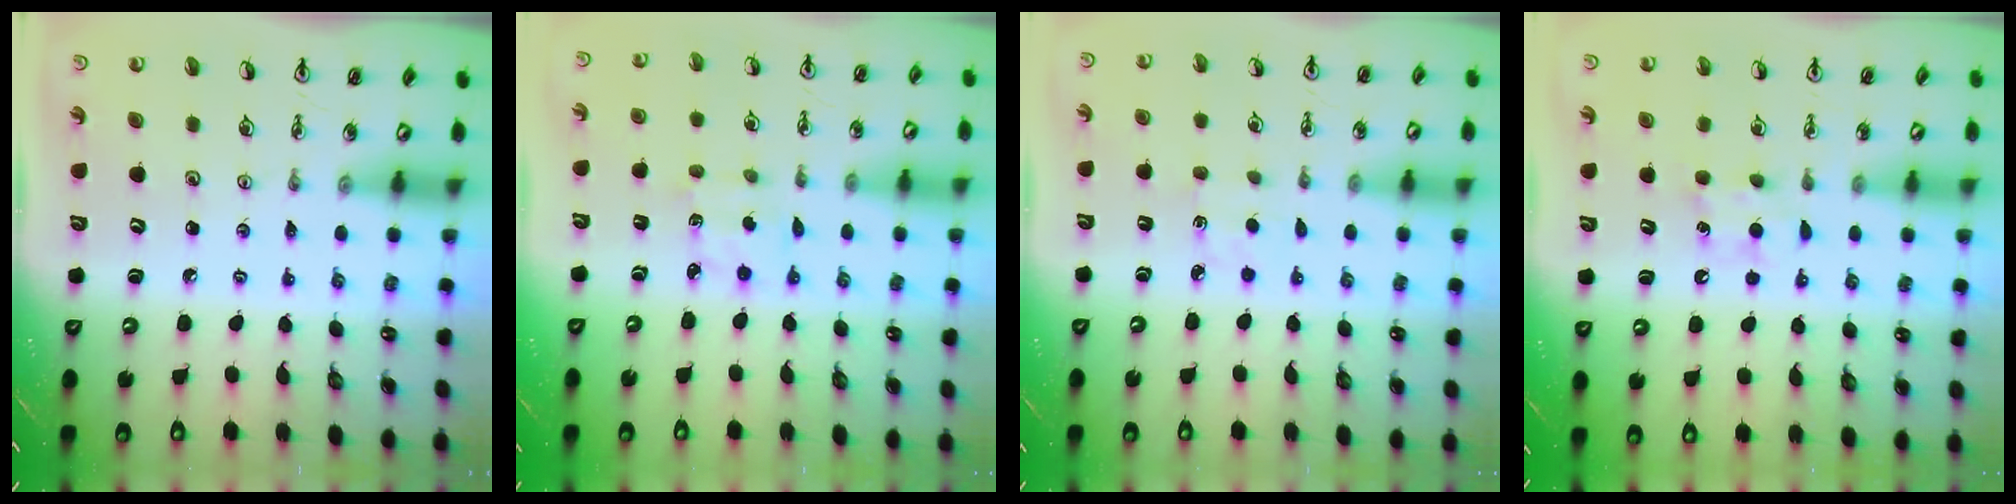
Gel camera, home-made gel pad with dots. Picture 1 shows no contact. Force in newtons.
{"total": 2.7, "press": 2.7, "slide": 0.5}
{"total": 2.4, "press": 2.3, "slide": 0.3}
{"total": 6.2, "press": 6.1, "slide": 0.7}